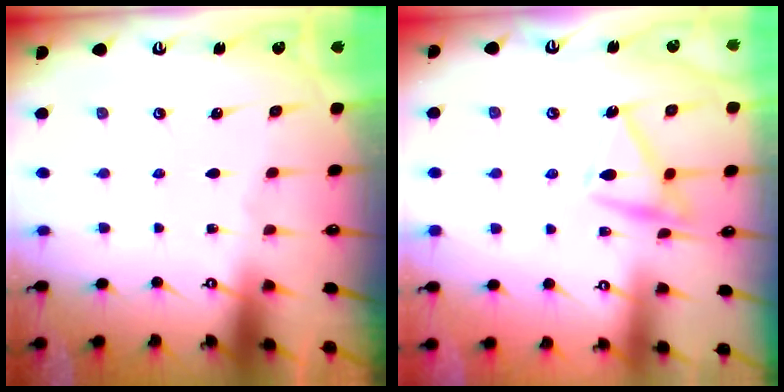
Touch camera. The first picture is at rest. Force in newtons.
{"total": 13.8, "press": 13.8, "slide": 0.5}